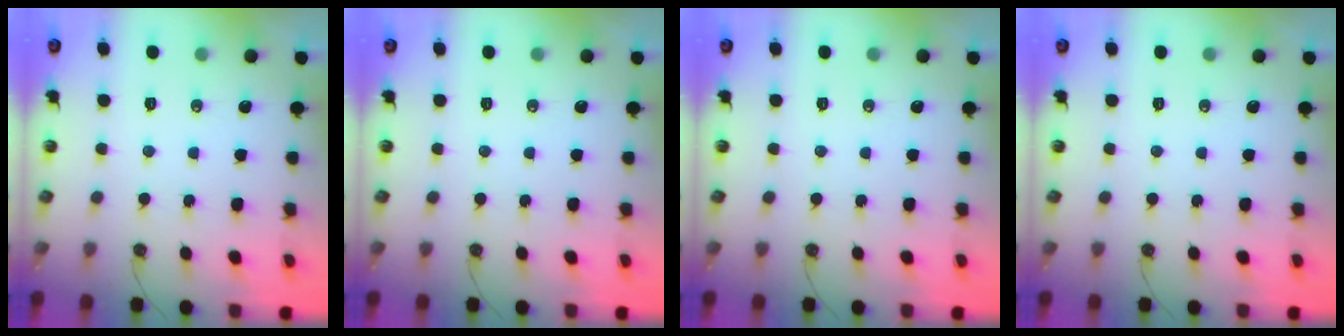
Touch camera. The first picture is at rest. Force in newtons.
{"total": 0.0}
{"total": 0.0}
{"total": 0.0}